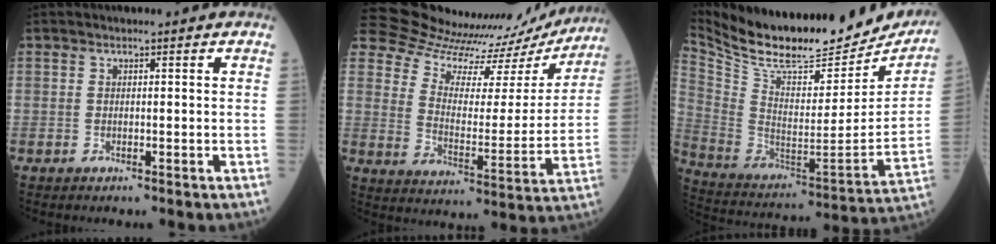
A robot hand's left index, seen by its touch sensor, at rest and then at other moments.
{"total": 25.2, "force": [24.3, 4.7, 4.5], "torque": [-0.070, -0.063, 0.321]}
{"total": 28.0, "force": [24.8, 7.1, 10.8], "torque": [-0.201, -0.053, 0.365]}